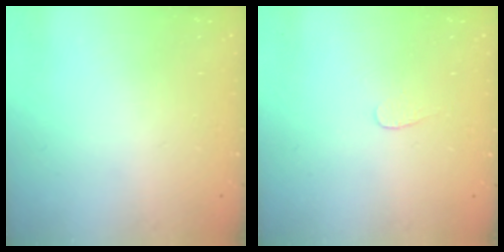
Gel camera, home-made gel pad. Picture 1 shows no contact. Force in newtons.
{"total": 3.0, "press": 3.0, "slide": 0.2}